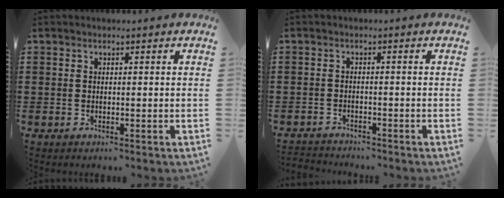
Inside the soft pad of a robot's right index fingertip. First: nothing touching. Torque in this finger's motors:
{"motor_torque": [-0.15, -0.13, -0.58, -0.06]}